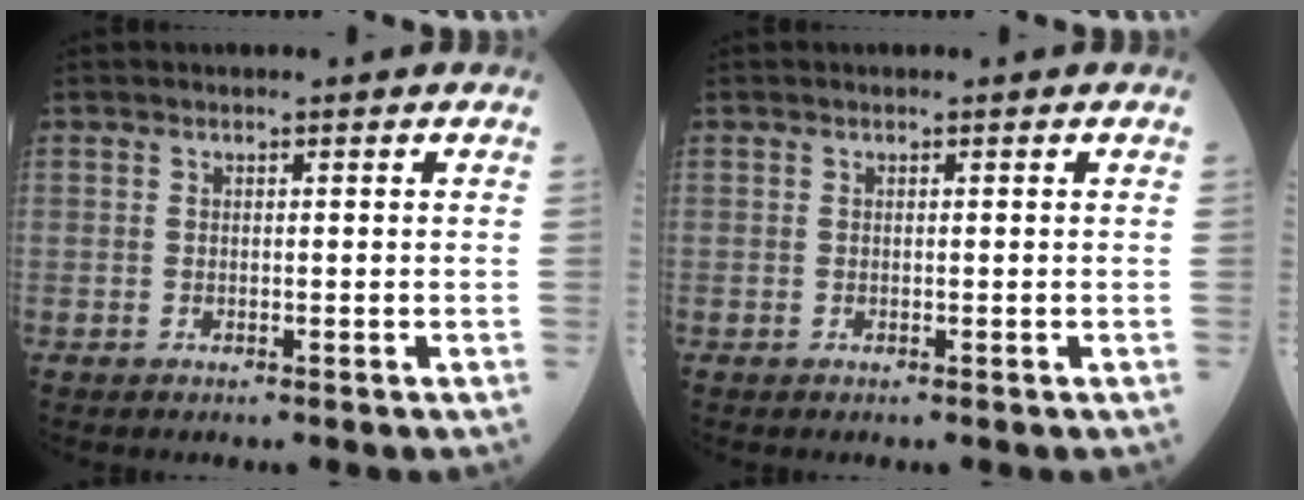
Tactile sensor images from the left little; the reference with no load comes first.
{"total": 0.0}